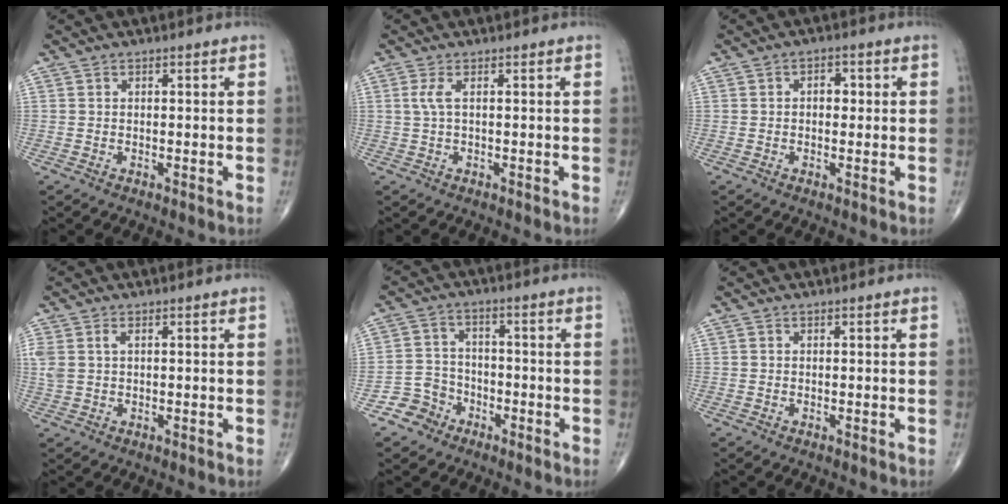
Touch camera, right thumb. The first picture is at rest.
{"total": 1.9, "force": [0.3, 0.3, 1.8], "torque": [-0.057, 0.006, 0.010]}
{"total": 2.8, "force": [0.3, 1.9, 2.0], "torque": [-0.017, 0.007, 0.000]}
{"total": 4.0, "force": [1.1, 2.4, 3.0], "torque": [-0.091, 0.012, 0.026]}
{"total": 5.8, "force": [-3.6, 4.5, 0.3], "torque": [0.026, 0.031, -0.072]}
{"total": 0.0}